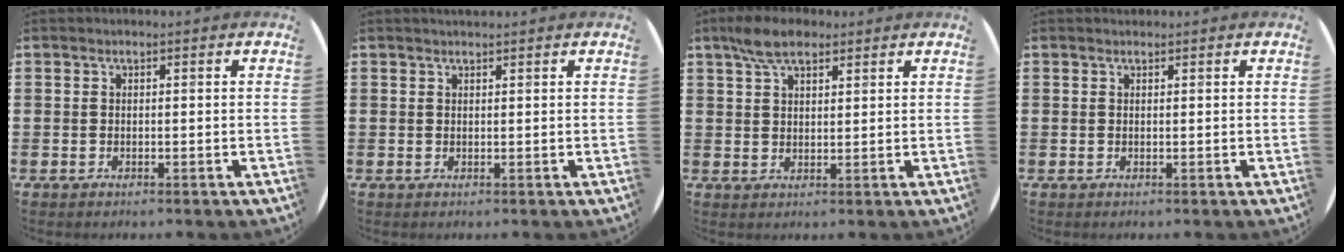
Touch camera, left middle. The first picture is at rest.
{"total": 0.6, "force": [0.6, 0.0, 0.0], "torque": [0.001, 0.001, 0.011]}
{"total": 5.3, "force": [4.0, 2.5, 2.5], "torque": [-0.049, 0.003, 0.073]}
{"total": 0.0}